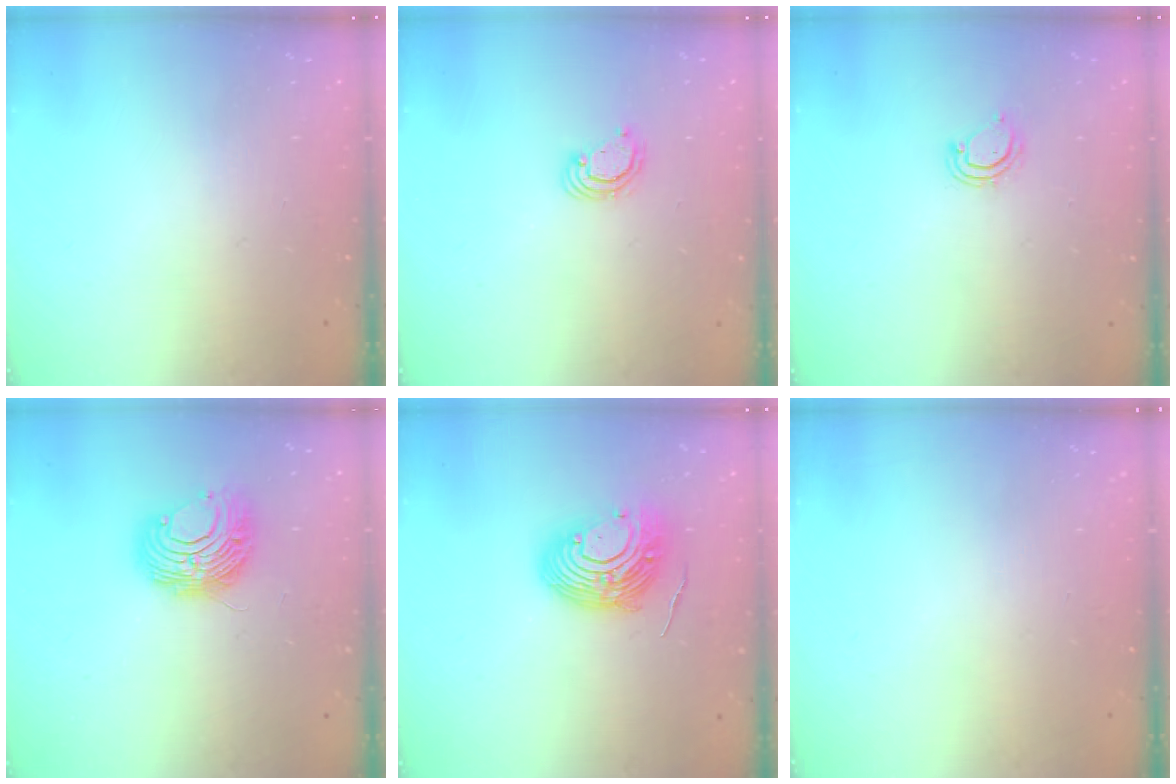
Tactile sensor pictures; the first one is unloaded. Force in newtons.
{"total": 3.9, "press": 3.8, "slide": 0.4}
{"total": 4.4, "press": 4.4, "slide": 0.2}
{"total": 8.9, "press": 8.9, "slide": 0.0}
{"total": 13.4, "press": 13.3, "slide": 1.5}
{"total": 0.0}